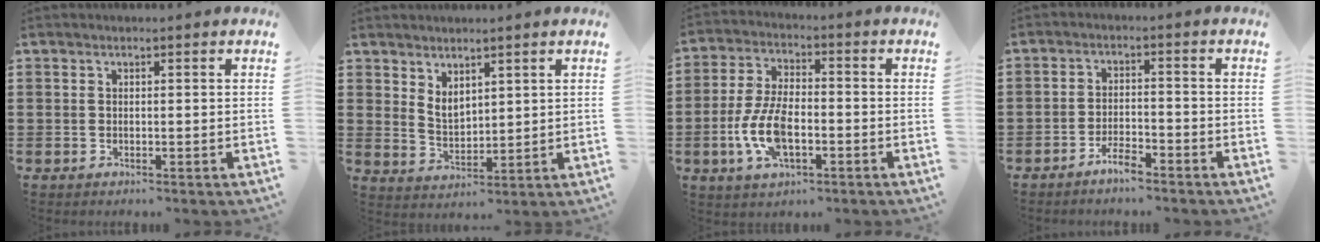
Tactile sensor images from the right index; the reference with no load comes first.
{"total": 3.5, "force": [2.7, 1.8, 1.4], "torque": [-0.035, 0.001, 0.051]}
{"total": 9.0, "force": [-2.5, 4.4, 7.5], "torque": [-0.174, -0.003, -0.050]}
{"total": 3.3, "force": [-2.8, 0.7, 1.7], "torque": [-0.037, 0.007, -0.056]}